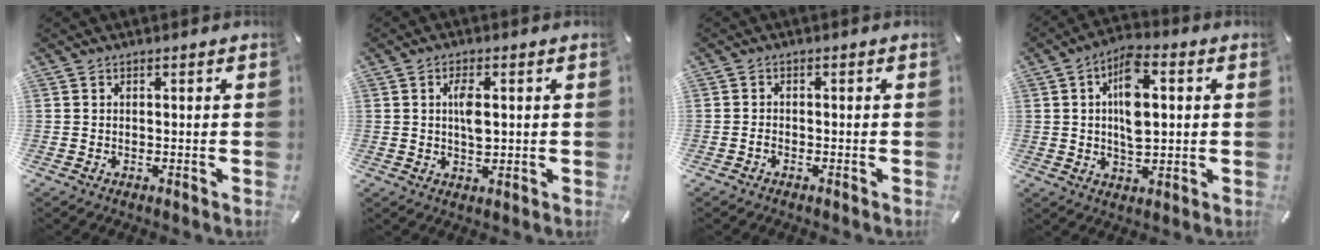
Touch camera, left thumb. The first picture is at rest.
{"total": 4.7, "force": [0.7, 2.2, 4.1], "torque": [-0.083, 0.001, 0.006]}
{"total": 1.3, "force": [-0.9, 0.7, 0.8], "torque": [-0.017, 0.002, -0.017]}
{"total": 11.0, "force": [1.8, 6.0, 9.0], "torque": [-0.161, 0.004, 0.028]}